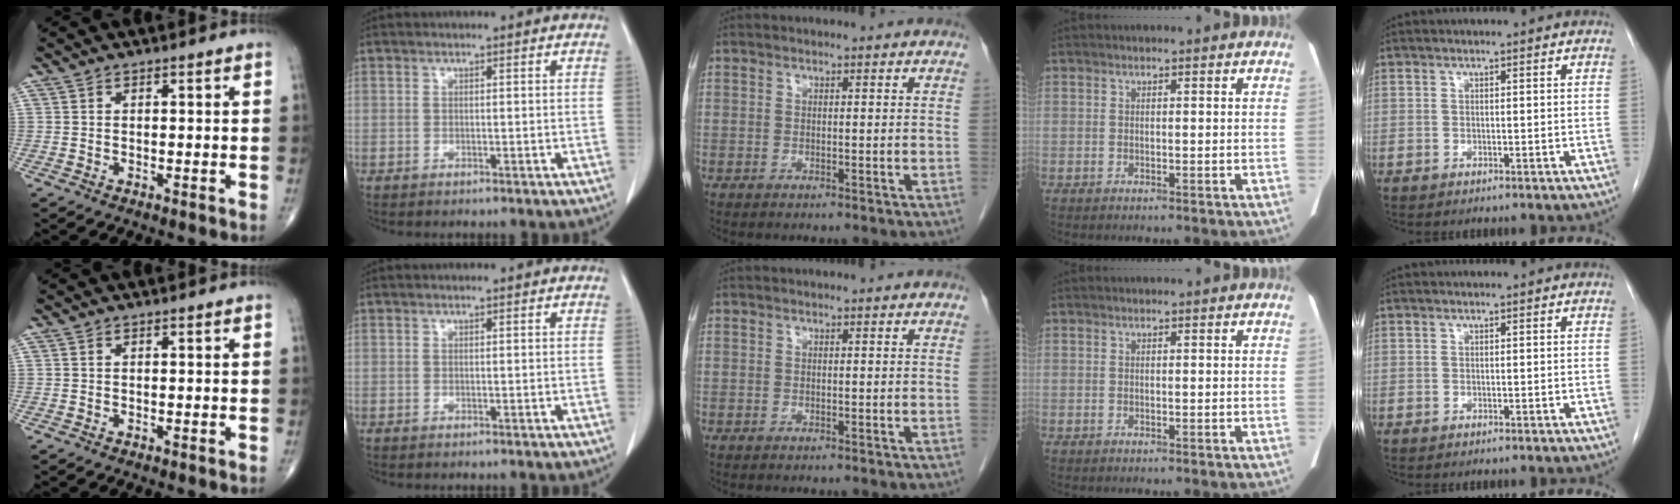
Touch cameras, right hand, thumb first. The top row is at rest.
{}